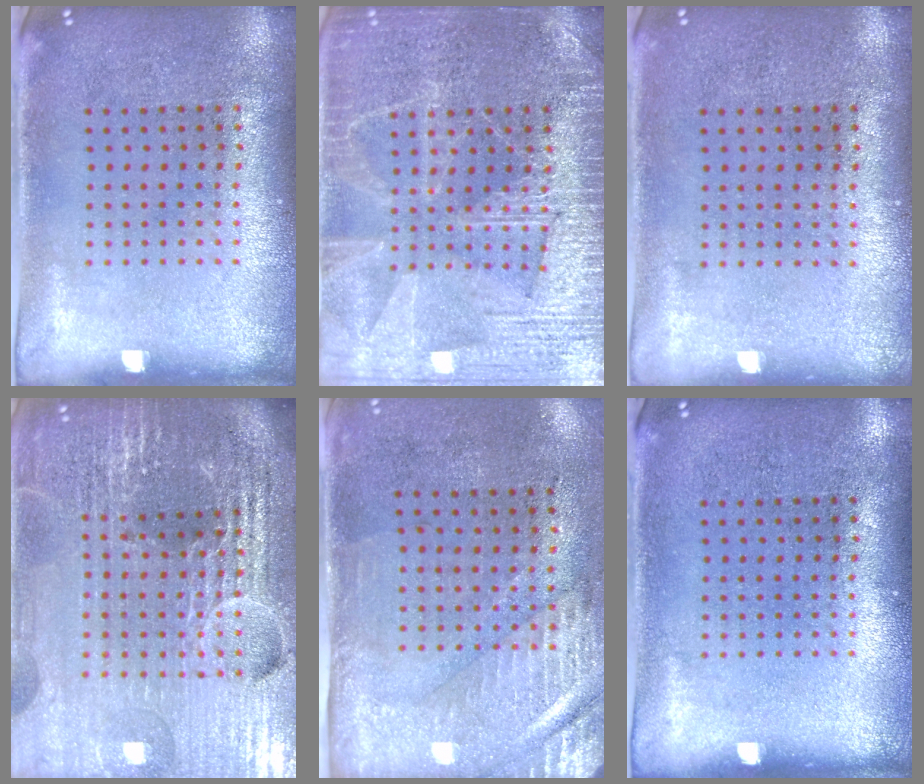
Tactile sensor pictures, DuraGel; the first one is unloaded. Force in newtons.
{"total": 3.9, "press": 3.9, "slide": 0.4}
{"total": 0.0}
{"total": 6.5, "press": 5.7, "slide": 3.2}
{"total": 3.0, "press": 2.5, "slide": 1.5}
{"total": 0.0}